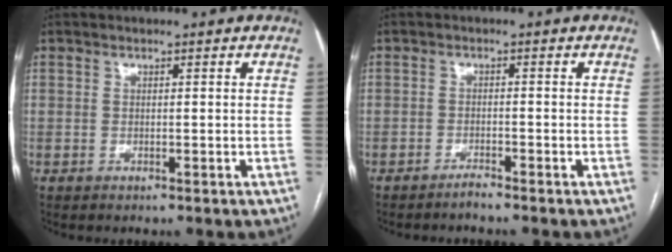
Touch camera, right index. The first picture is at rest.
{"total": 1.6, "force": [-1.5, -0.3, 0.4], "torque": [-0.009, -0.001, -0.027]}